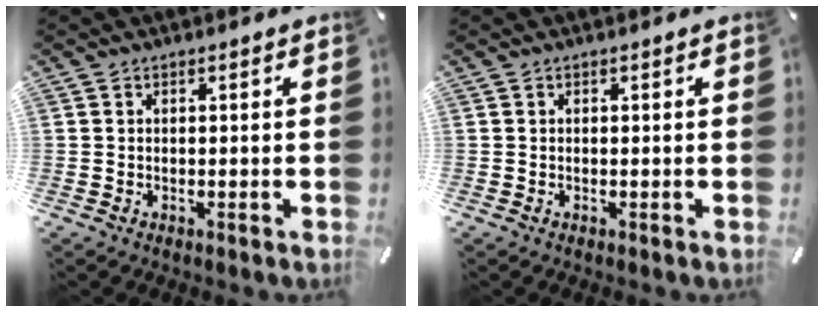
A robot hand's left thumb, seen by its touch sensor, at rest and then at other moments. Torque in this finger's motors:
{"motor_torque": [-0.06, 0.11, -0.15, 0.07, -0.10]}